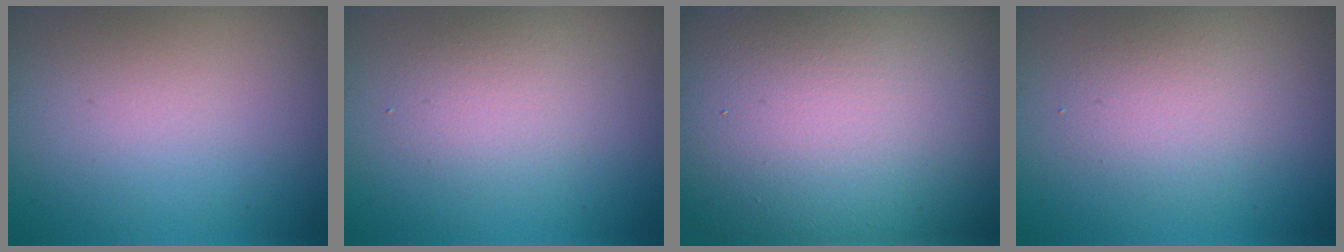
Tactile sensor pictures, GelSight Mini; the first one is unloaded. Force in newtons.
{"total": 2.5, "press": 2.5, "slide": 0.1}
{"total": 20.3, "press": 20.3, "slide": 1.1}
{"total": 2.6, "press": 2.6, "slide": 0.2}